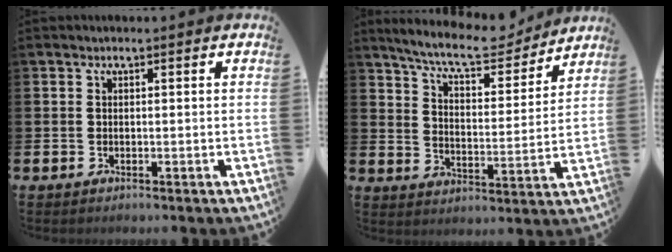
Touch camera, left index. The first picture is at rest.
{"total": 9.1, "force": [8.4, 1.7, 3.2], "torque": [-0.081, -0.053, 0.145]}